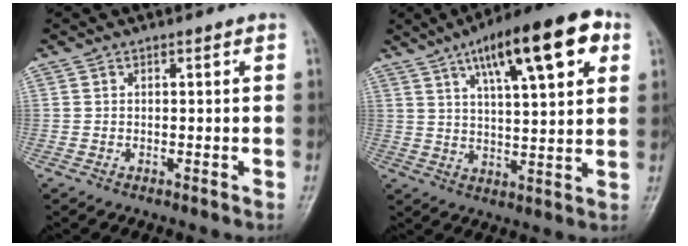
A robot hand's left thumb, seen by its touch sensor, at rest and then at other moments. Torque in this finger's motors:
{"motor_torque": [0.52, 0.87, 1.72, -1.05, 0.21]}